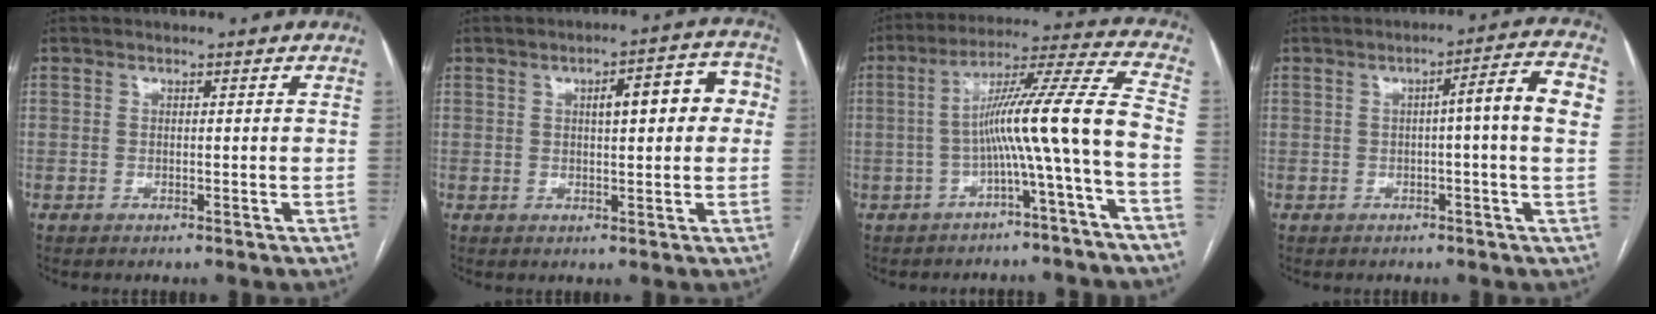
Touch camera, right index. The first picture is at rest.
{"total": 8.3, "force": [1.4, 2.3, 7.8], "torque": [-0.098, 0.034, 0.015]}
{"total": 10.5, "force": [-2.7, -1.8, 10.0], "torque": [-0.167, 0.027, -0.044]}
{"total": 7.7, "force": [0.6, -0.3, 7.7], "torque": [-0.102, 0.016, 0.002]}